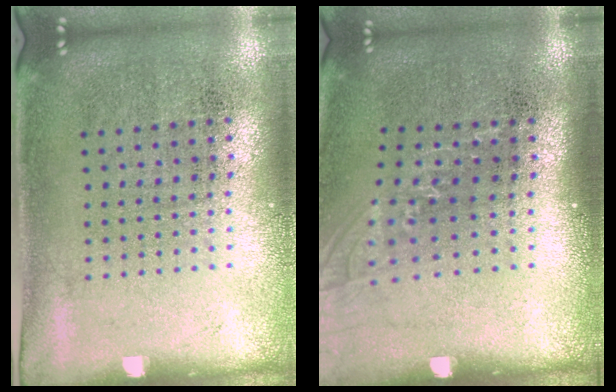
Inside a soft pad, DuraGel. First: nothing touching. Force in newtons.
{"total": 1.1, "press": 0.9, "slide": 0.6}